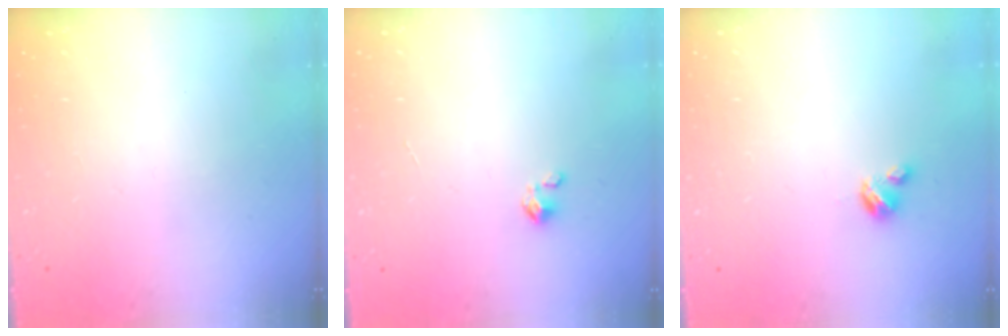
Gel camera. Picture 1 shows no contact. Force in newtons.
{"total": 0.0}
{"total": 2.9, "press": 2.9, "slide": 0.3}